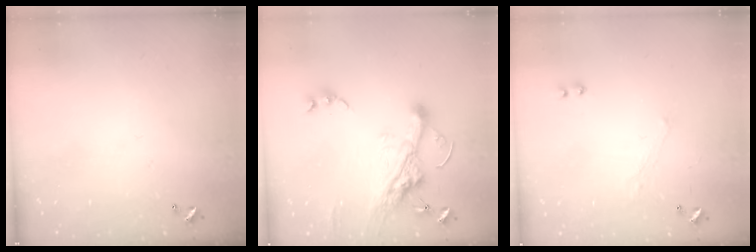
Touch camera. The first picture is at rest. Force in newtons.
{"total": 12.9, "press": 12.8, "slide": 1.9}
{"total": 1.0, "press": 0.9, "slide": 0.5}